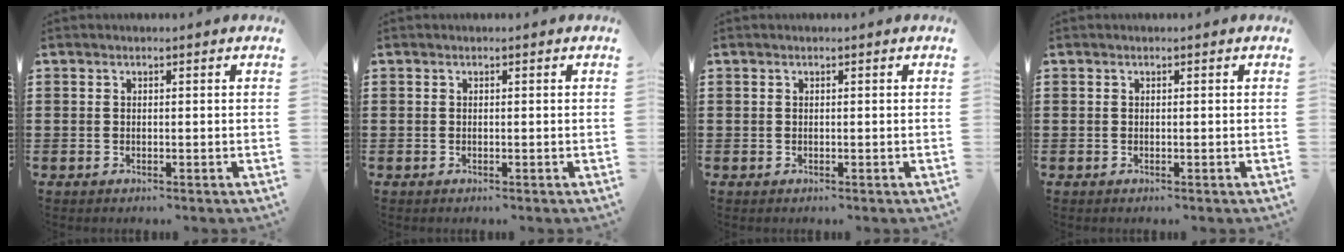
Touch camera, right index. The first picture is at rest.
{"total": 0.0}
{"total": 0.0}
{"total": 0.0}